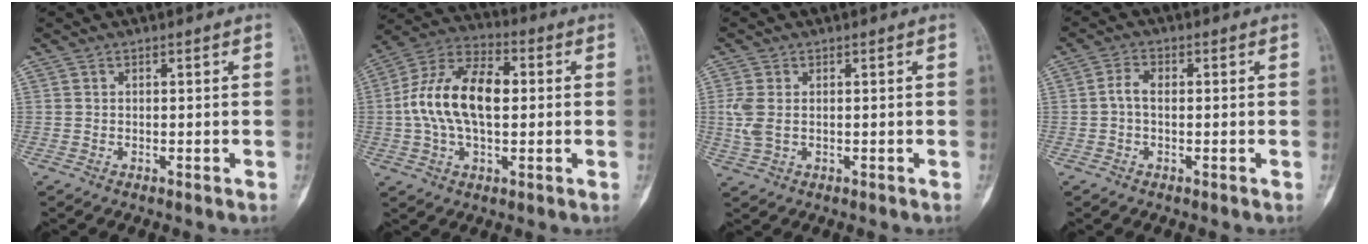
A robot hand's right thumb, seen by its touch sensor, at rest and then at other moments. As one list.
[{"total": 16.0, "force": [0.9, 8.9, 13.2], "torque": [-0.245, 0.030, 0.009]}, {"total": 4.2, "force": [0.2, 2.6, 3.3], "torque": [-0.099, 0.002, 0.007]}, {"total": 2.9, "force": [-0.1, 1.8, 2.3], "torque": [-0.043, 0.011, -0.008]}]